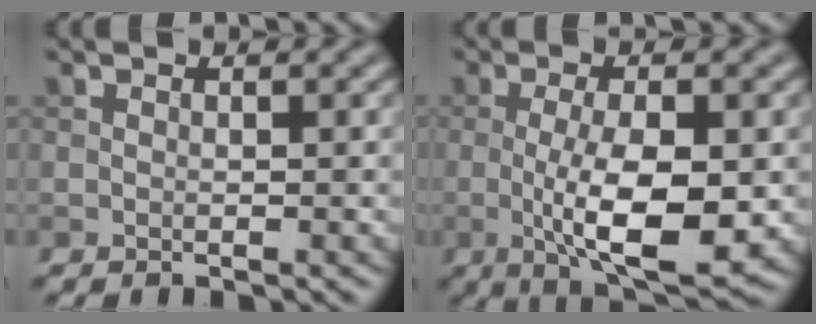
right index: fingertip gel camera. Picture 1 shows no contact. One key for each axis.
{"total": 8.7, "fx": -1.2, "fy": 2.6, "fz": 8.3, "tx": -0.141, "ty": -0.010, "tz": -0.016}